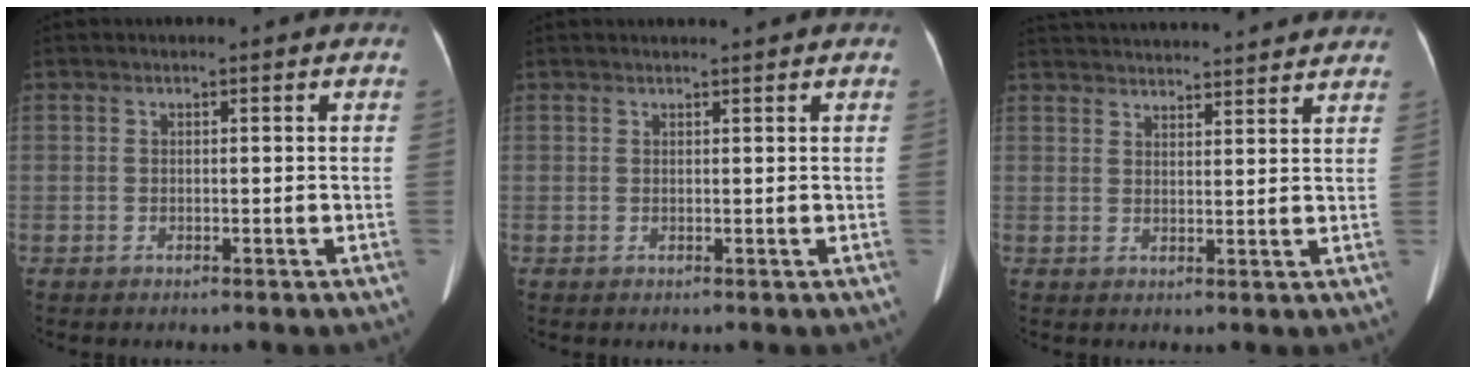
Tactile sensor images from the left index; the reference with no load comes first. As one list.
[{"total": 1.8, "force": [1.7, -0.3, 0.5], "torque": [-0.006, 0.011, 0.028]}, {"total": 18.6, "force": [17.6, 1.9, 5.6], "torque": [-0.098, 0.031, 0.240]}]